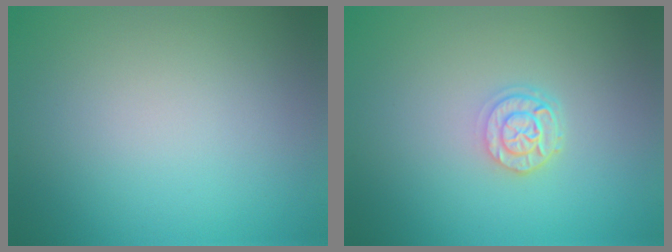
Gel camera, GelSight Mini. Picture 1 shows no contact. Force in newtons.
{"total": 2.4, "press": 1.9, "slide": 1.5}